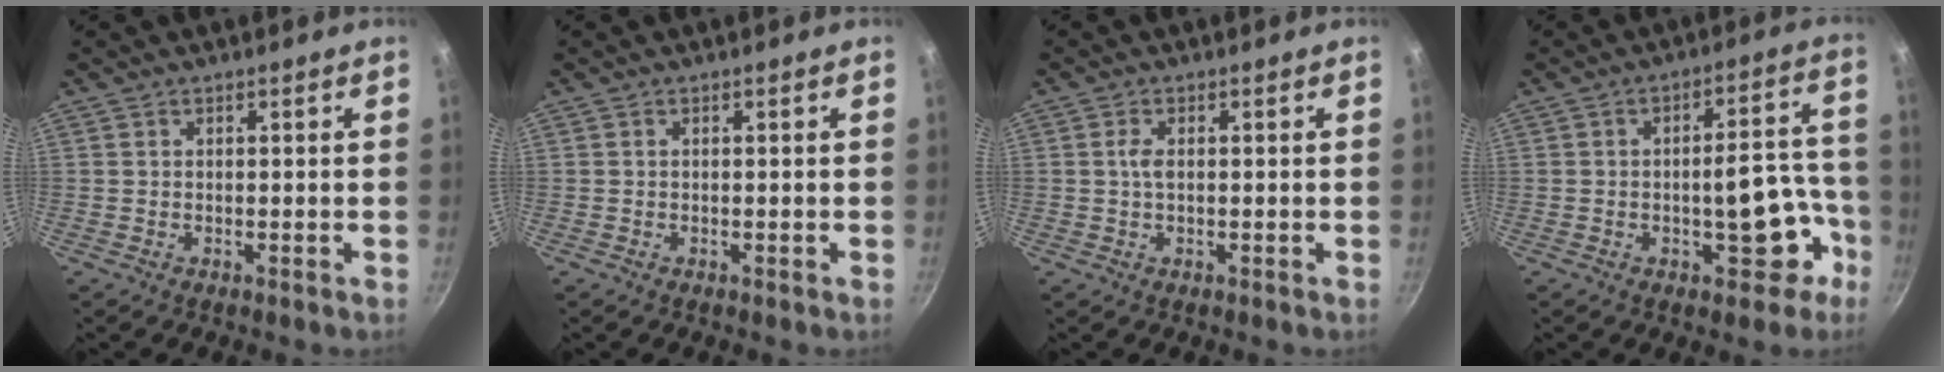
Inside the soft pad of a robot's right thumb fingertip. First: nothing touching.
{"total": 0.0}
{"total": 1.9, "force": [0.1, 0.8, 1.7], "torque": [-0.036, 0.002, 0.002]}
{"total": 12.2, "force": [-4.7, 5.6, 9.8], "torque": [-0.075, 0.057, -0.057]}